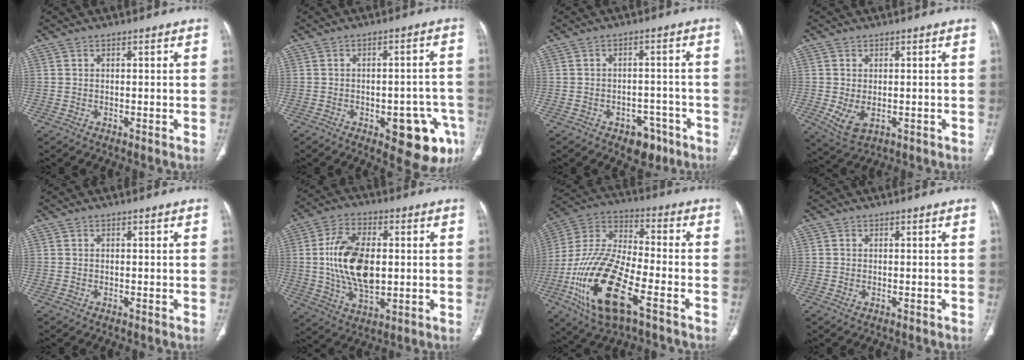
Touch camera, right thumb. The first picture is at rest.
{"total": 12.6, "force": [-5.4, 5.4, 10.0], "torque": [-0.089, 0.028, -0.057]}
{"total": 6.1, "force": [-3.7, 4.0, 2.8], "torque": [-0.012, 0.029, -0.046]}
{"total": 5.1, "force": [-1.0, 3.2, 3.9], "torque": [-0.080, -0.010, -0.003]}
{"total": 0.0}
{"total": 15.6, "force": [0.8, 8.7, 12.9], "torque": [-0.236, -0.001, 0.019]}
{"total": 22.0, "force": [-8.8, 8.8, 18.2], "torque": [-0.379, 0.024, -0.159]}
{"total": 0.5, "force": [-0.1, 0.3, 0.4], "torque": [-0.011, 0.000, 0.002]}